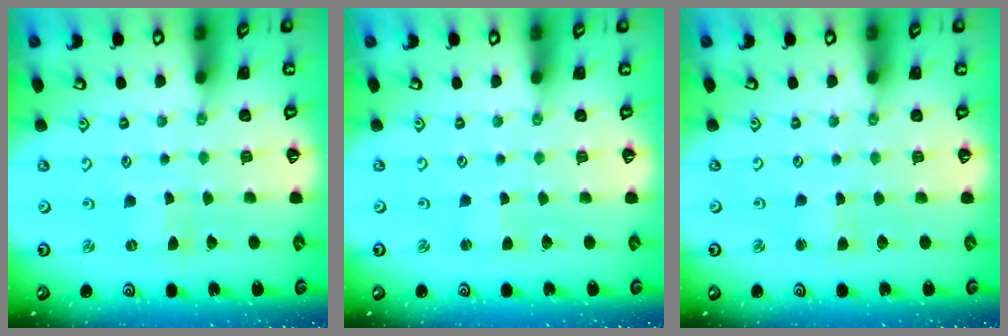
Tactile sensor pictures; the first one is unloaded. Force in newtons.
{"total": 1.0, "press": 0.9, "slide": 0.1}
{"total": 1.8, "press": 1.7, "slide": 0.3}